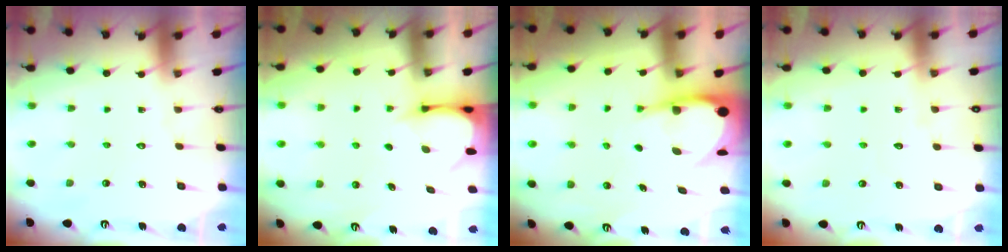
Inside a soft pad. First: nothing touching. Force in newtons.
{"total": 3.7, "press": 3.7, "slide": 0.3}
{"total": 8.2, "press": 8.1, "slide": 0.9}
{"total": 2.8, "press": 2.8, "slide": 0.3}